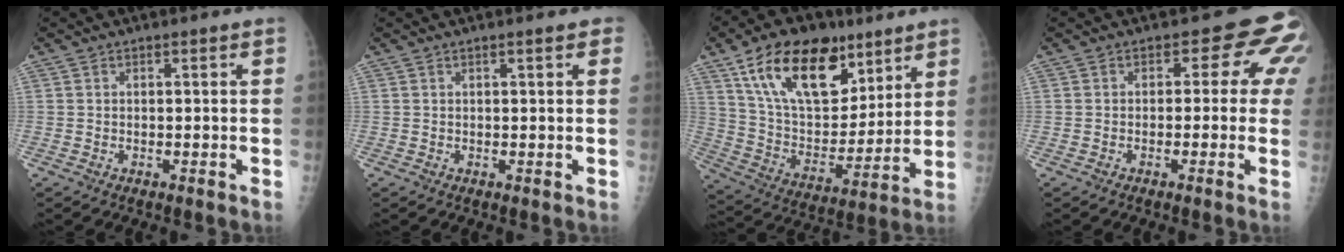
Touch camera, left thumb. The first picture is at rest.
{"total": 1.8, "force": [1.1, 0.6, 1.3], "torque": [-0.012, -0.001, 0.012]}
{"total": 22.9, "force": [13.1, 12.8, 13.8], "torque": [-0.193, -0.041, 0.233]}
{"total": 5.4, "force": [1.3, 4.2, 3.2], "torque": [0.003, 0.006, -0.007]}